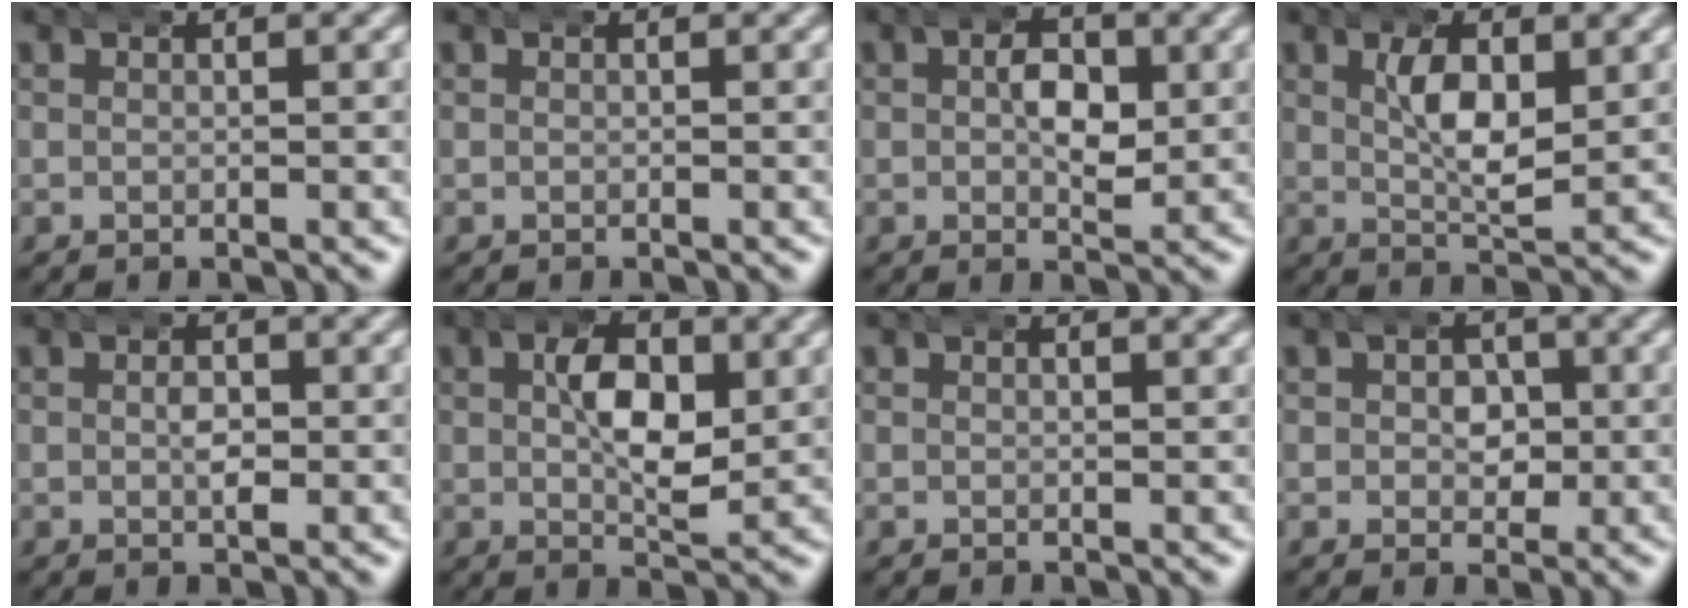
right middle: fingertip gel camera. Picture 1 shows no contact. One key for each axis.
{"total": 0.0}
{"total": 3.2, "fx": 0.4, "fy": 1.8, "fz": 2.6, "tx": -0.040, "ty": -0.011, "tz": 0.008}
{"total": 3.8, "fx": 0.9, "fy": 1.3, "fz": 3.5, "tx": -0.061, "ty": -0.012, "tz": 0.018}
{"total": 1.4, "fx": 0.0, "fy": 0.7, "fz": 1.2, "tx": -0.023, "ty": -0.007, "tz": -0.001}
{"total": 4.5, "fx": 1.0, "fy": 2.0, "fz": 3.9, "tx": -0.064, "ty": -0.014, "tz": 0.018}
{"total": 0.8, "fx": 0.8, "fy": 0.1, "fz": 0.3, "tx": -0.003, "ty": -0.002, "tz": 0.011}
{"total": 2.1, "fx": -0.1, "fy": 1.9, "fz": 1.0, "tx": -0.008, "ty": -0.006, "tz": -0.004}